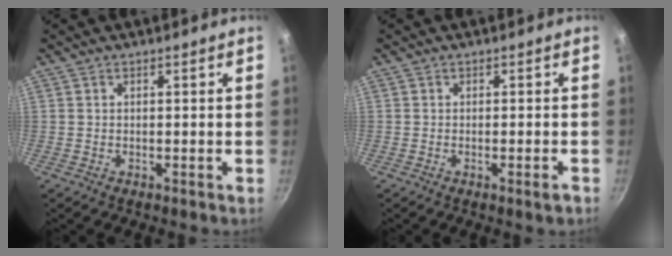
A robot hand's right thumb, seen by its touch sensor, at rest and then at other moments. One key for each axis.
{"total": 1.6, "fx": -0.4, "fy": 0.2, "fz": 1.5, "tx": -0.030, "ty": -0.006, "tz": -0.007}